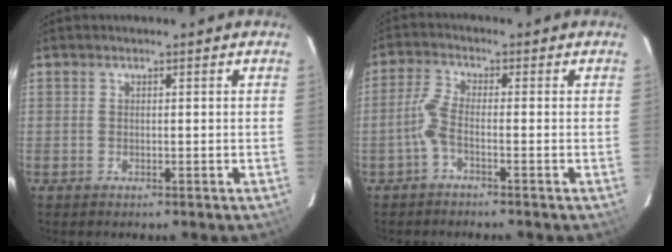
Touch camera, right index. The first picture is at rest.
{"total": 3.4, "force": [-1.7, 0.4, 2.9], "torque": [-0.075, 0.006, -0.036]}